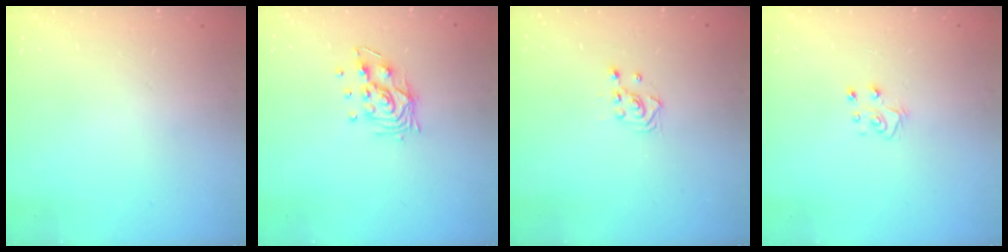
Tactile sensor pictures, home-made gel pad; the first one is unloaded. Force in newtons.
{"total": 8.9, "press": 8.9, "slide": 0.7}
{"total": 2.5, "press": 2.5, "slide": 0.3}
{"total": 6.3, "press": 6.3, "slide": 0.3}